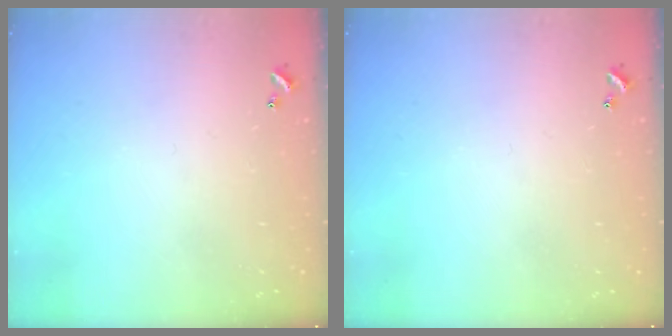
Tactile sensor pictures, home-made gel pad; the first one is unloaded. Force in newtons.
{"total": 0.0}